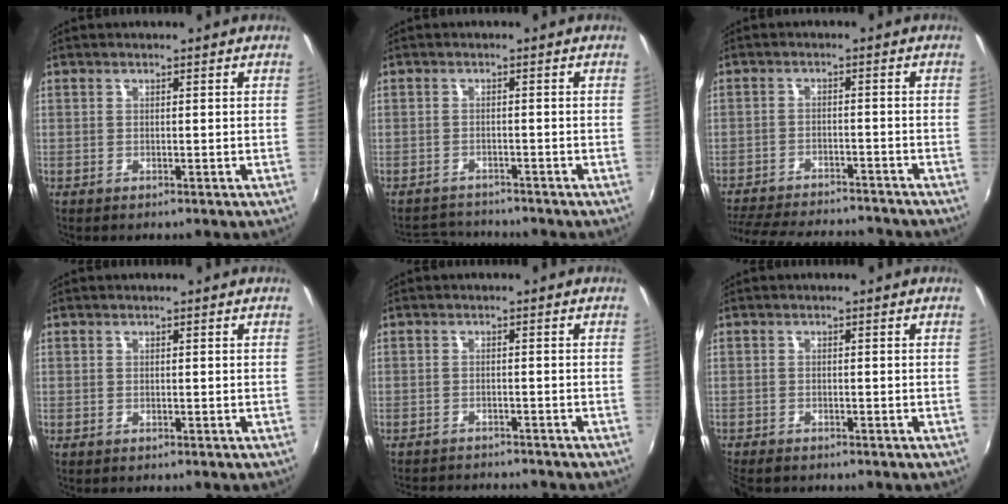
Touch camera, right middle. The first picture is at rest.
{"total": 4.9, "force": [-4.8, 1.0, 0.4], "torque": [-0.024, 0.004, -0.080]}
{"total": 18.5, "force": [-16.3, 4.5, 7.5], "torque": [-0.162, -0.013, -0.232]}
{"total": 0.0}
{"total": 8.0, "force": [-7.5, 1.4, 2.4], "torque": [-0.062, -0.012, -0.111]}
{"total": 3.3, "force": [-3.0, 0.8, 1.1], "torque": [-0.032, -0.020, -0.057]}